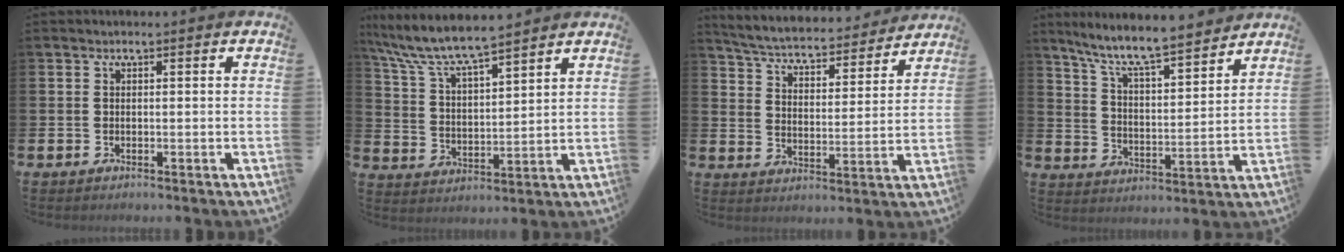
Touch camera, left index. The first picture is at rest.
{"total": 7.8, "force": [7.3, 0.8, 2.5], "torque": [-0.085, -0.044, 0.130]}
{"total": 5.1, "force": [4.9, 0.9, 1.0], "torque": [-0.052, -0.043, 0.080]}
{"total": 8.7, "force": [8.0, 0.7, 3.3], "torque": [-0.100, -0.054, 0.140]}